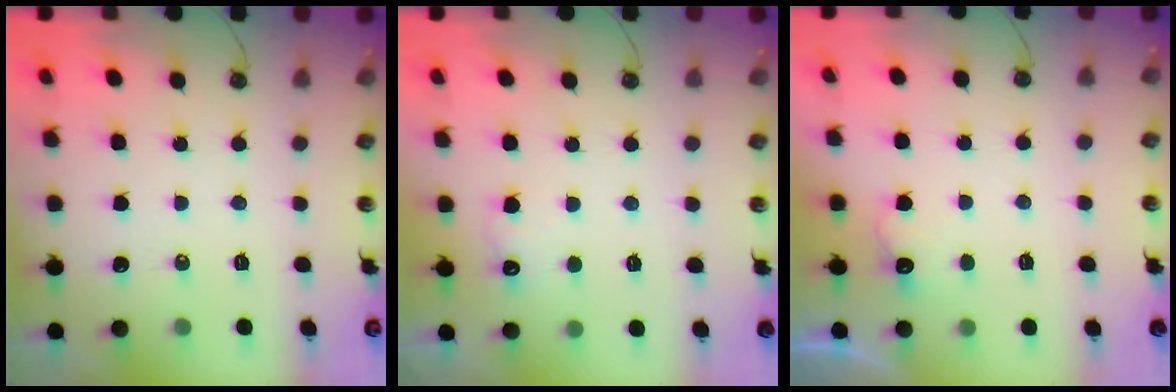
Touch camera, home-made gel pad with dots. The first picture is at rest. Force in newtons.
{"total": 5.7, "press": 5.5, "slide": 1.3}
{"total": 5.7, "press": 5.5, "slide": 1.2}